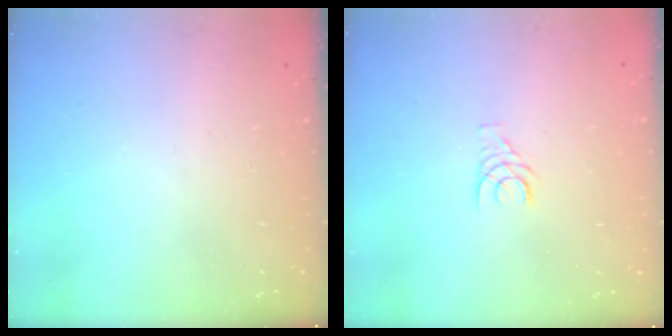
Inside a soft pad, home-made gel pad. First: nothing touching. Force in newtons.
{"total": 3.6, "press": 3.6, "slide": 0.4}